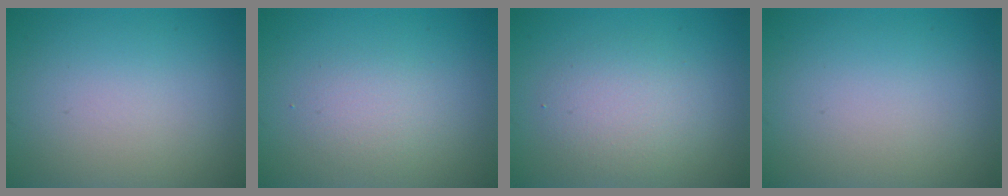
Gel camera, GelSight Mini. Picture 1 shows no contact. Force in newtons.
{"total": 1.8, "press": 1.8, "slide": 0.1}
{"total": 3.2, "press": 3.2, "slide": 0.1}
{"total": 0.0}